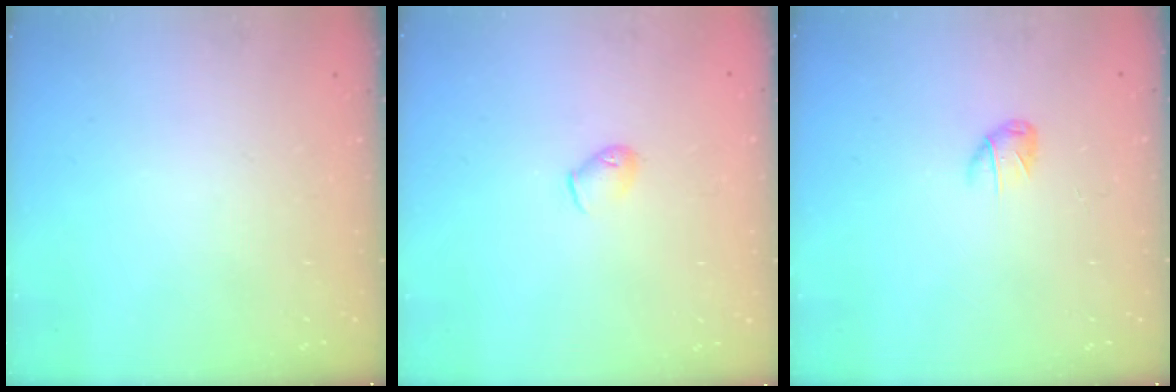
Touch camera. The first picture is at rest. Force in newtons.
{"total": 4.1, "press": 4.0, "slide": 0.8}
{"total": 5.1, "press": 5.0, "slide": 0.8}